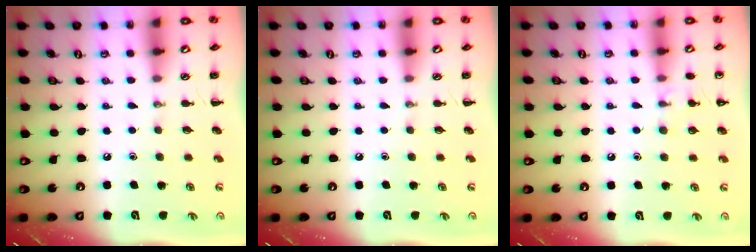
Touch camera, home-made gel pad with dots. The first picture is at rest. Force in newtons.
{"total": 0.0}
{"total": 8.1, "press": 7.8, "slide": 2.1}